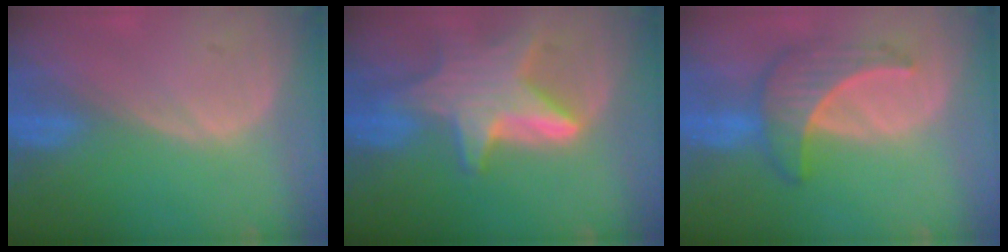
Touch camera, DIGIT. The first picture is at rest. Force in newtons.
{"total": 9.1, "press": 9.1, "slide": 0.8}
{"total": 6.6, "press": 6.5, "slide": 1.2}